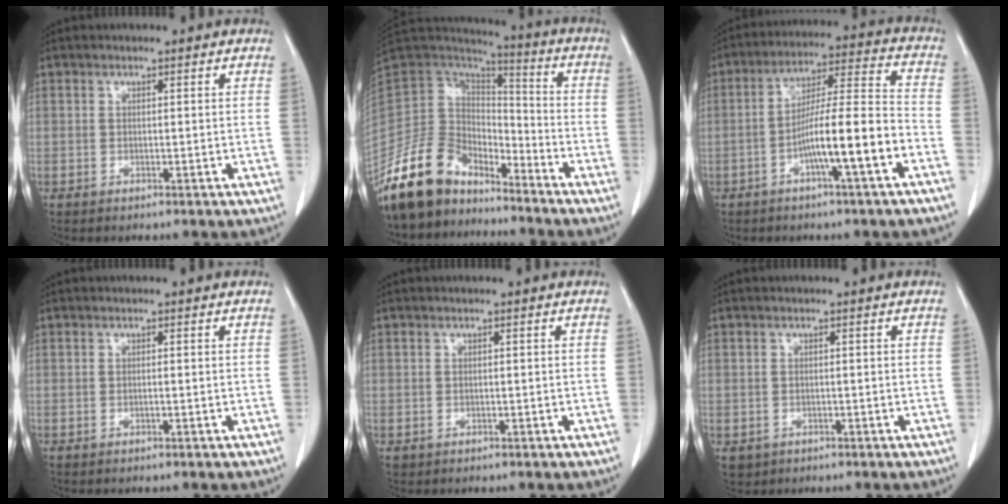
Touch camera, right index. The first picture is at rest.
{"total": 17.1, "force": [-13.7, 8.1, 6.4], "torque": [-0.134, 0.034, -0.258]}
{"total": 12.5, "force": [-4.8, 0.5, 11.5], "torque": [-0.199, 0.016, -0.079]}
{"total": 0.6, "force": [-0.1, 0.2, 0.6], "torque": [-0.017, 0.003, -0.001]}
{"total": 1.1, "force": [-0.2, 1.1, 0.3], "torque": [-0.006, 0.005, 0.003]}
{"total": 4.1, "force": [-1.4, 3.7, 1.1], "torque": [-0.028, 0.001, -0.011]}